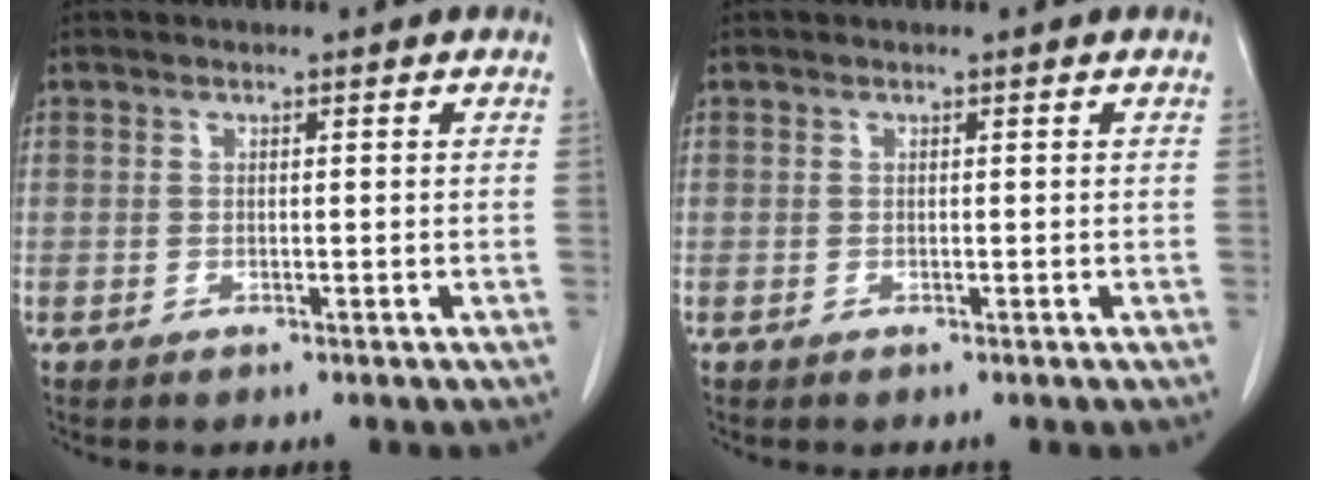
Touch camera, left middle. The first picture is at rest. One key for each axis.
{"total": 0.0}